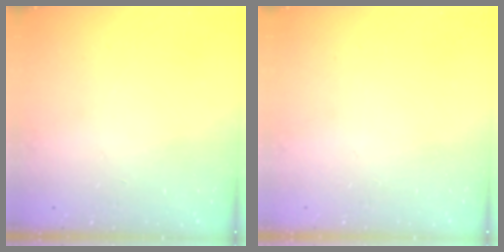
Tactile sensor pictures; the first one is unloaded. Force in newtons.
{"total": 0.0}